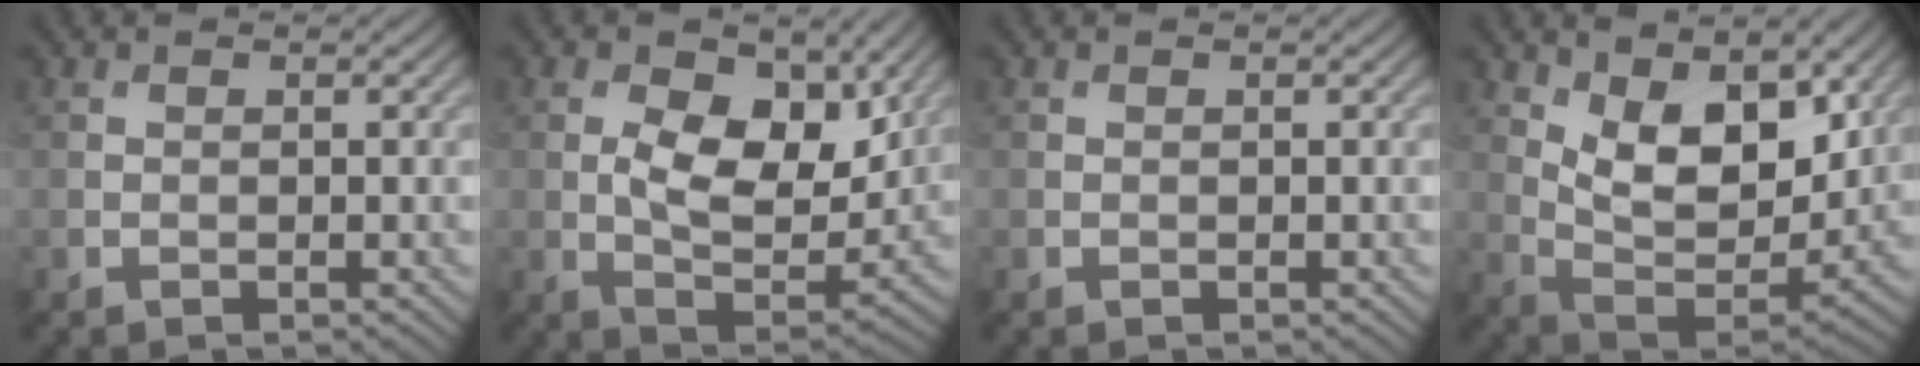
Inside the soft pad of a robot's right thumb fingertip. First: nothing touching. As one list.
[{"total": 9.9, "force": [2.3, 5.6, 7.9], "torque": [-0.155, -0.016, 0.039]}, {"total": 0.0}, {"total": 11.3, "force": [5.1, 5.6, 8.4], "torque": [-0.172, -0.009, 0.091]}]